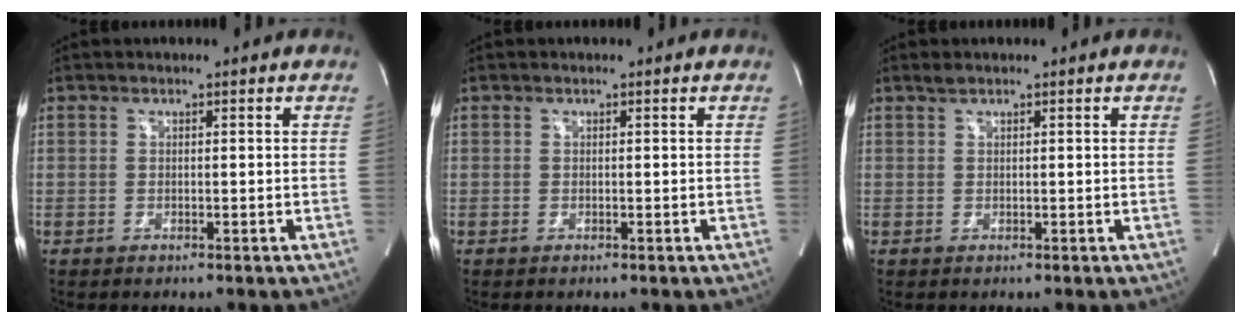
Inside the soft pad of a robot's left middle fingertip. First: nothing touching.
{"total": 0.0}
{"total": 0.7, "force": [0.6, 0.0, 0.3], "torque": [-0.011, 0.006, 0.016]}